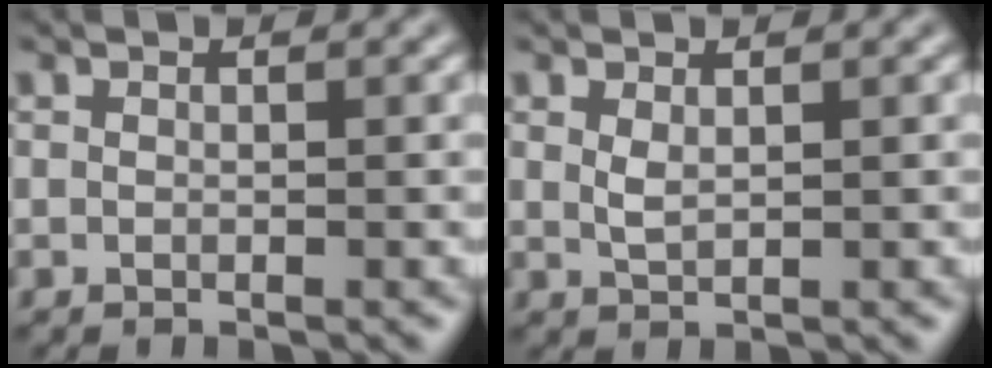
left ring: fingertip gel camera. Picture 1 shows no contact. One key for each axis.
{"total": 1.2, "fx": 0.6, "fy": 0.5, "fz": 1.0, "tx": -0.026, "ty": -0.002, "tz": 0.015}